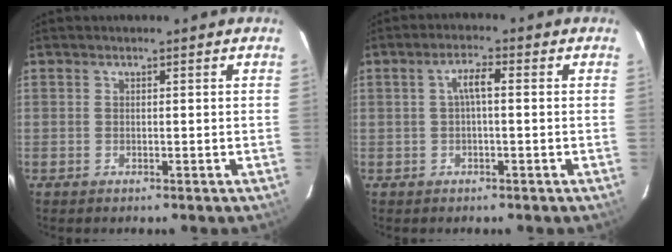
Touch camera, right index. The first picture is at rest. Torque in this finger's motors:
{"motor_torque": [0.54, -0.06, 0.29, 0.07]}